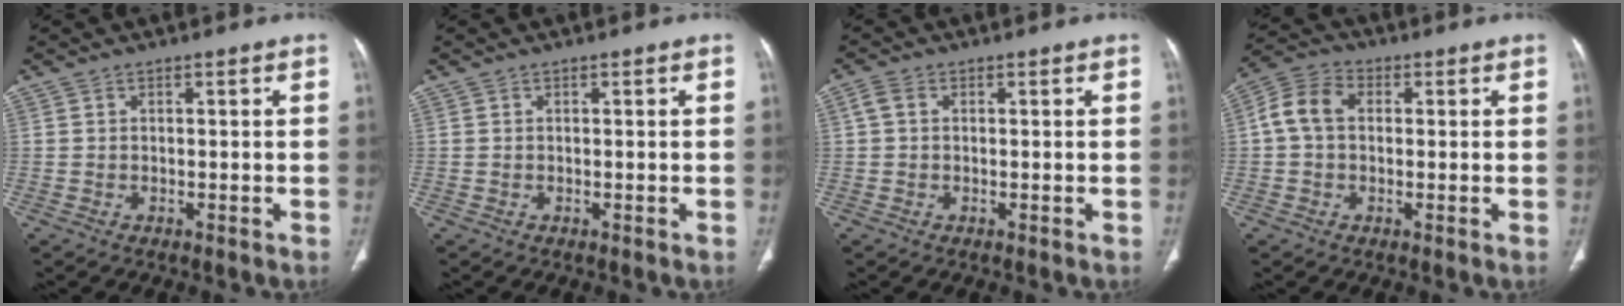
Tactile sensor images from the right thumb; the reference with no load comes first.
{"total": 0.0}
{"total": 2.1, "force": [0.4, 1.6, 1.4], "torque": [-0.031, 0.010, 0.008]}
{"total": 7.2, "force": [0.8, 5.2, 4.8], "torque": [-0.092, 0.025, 0.007]}